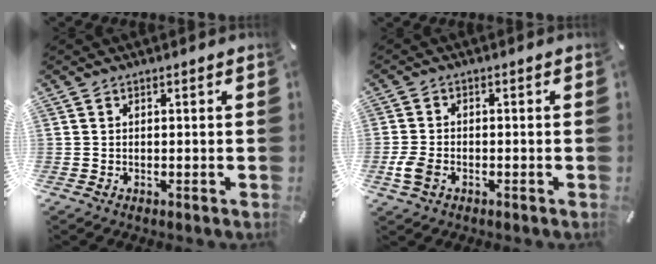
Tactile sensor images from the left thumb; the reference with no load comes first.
{"total": 4.5, "force": [-1.6, 2.9, 3.0], "torque": [-0.074, 0.000, -0.033]}